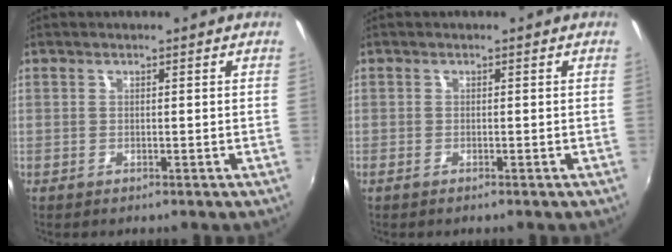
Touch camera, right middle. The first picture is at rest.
{"total": 0.9, "force": [-0.8, 0.1, 0.5], "torque": [-0.011, -0.004, -0.016]}